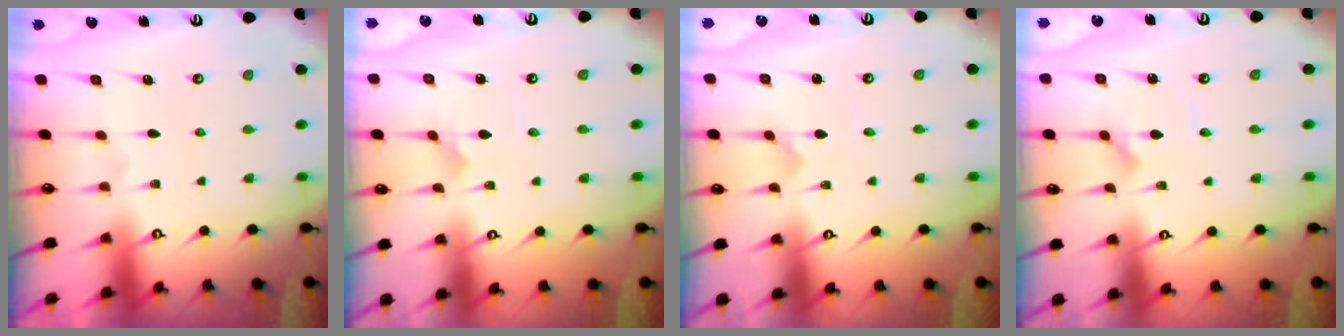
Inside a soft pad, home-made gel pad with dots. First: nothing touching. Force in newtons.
{"total": 1.4, "press": 1.4, "slide": 0.1}
{"total": 0.0}
{"total": 1.9, "press": 1.9, "slide": 0.2}